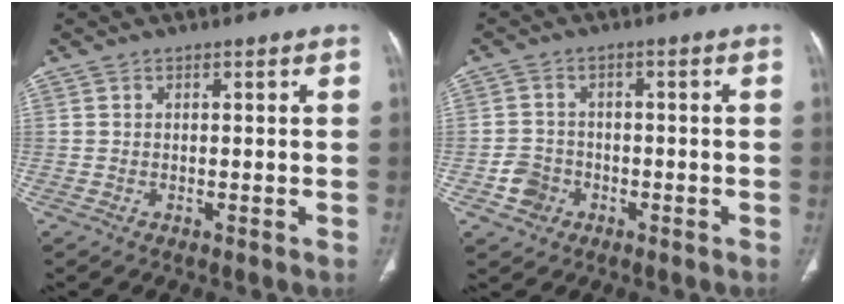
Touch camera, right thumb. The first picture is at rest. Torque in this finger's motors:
{"motor_torque": [0.65, 0.57, 0.51, 0.04, -0.04]}